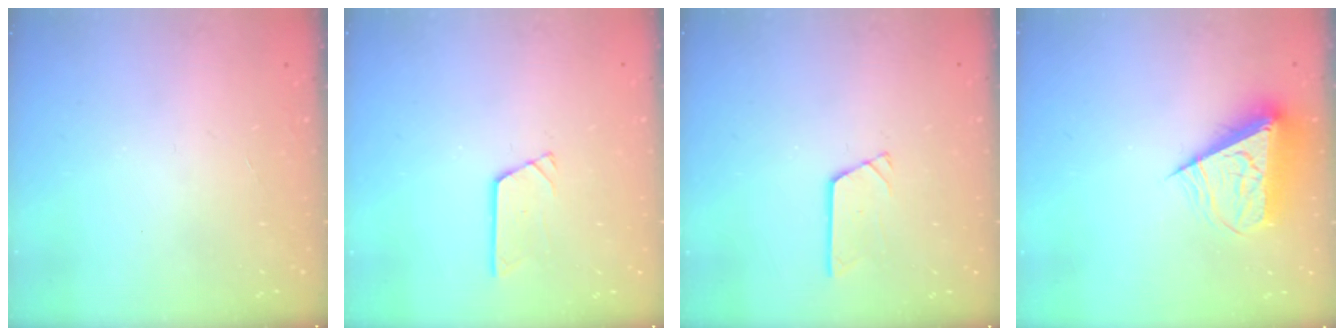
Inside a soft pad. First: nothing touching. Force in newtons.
{"total": 2.4, "press": 2.4, "slide": 0.2}
{"total": 2.4, "press": 2.4, "slide": 0.2}
{"total": 10.3, "press": 10.3, "slide": 0.8}